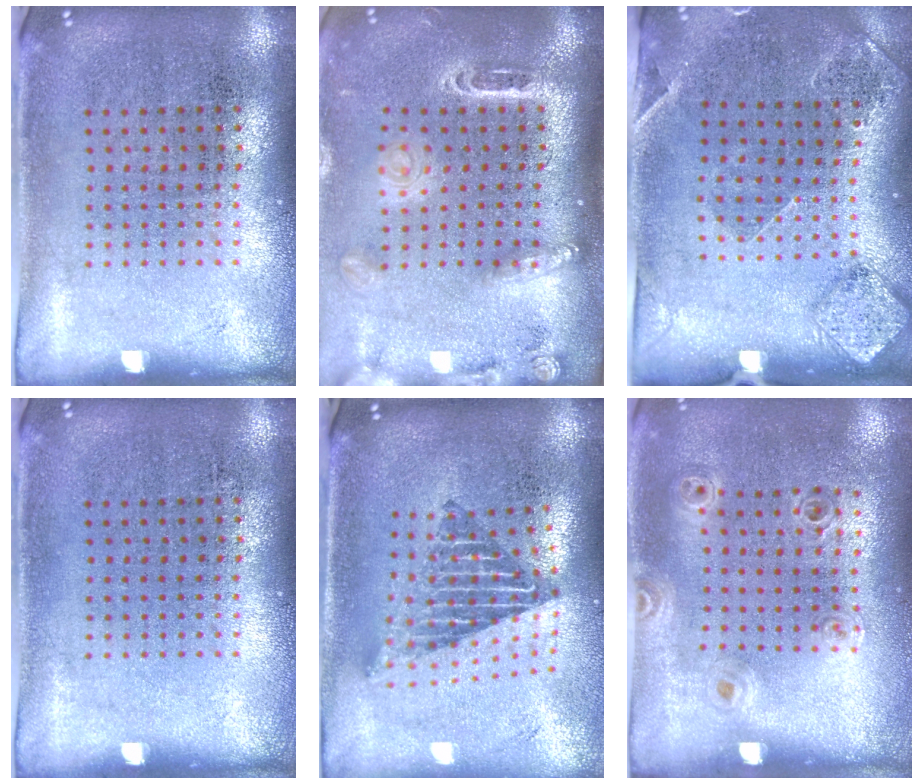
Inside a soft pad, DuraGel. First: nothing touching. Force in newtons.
{"total": 2.4, "press": 1.8, "slide": 1.5}
{"total": 1.6, "press": 1.5, "slide": 0.5}
{"total": 0.0}
{"total": 2.2, "press": 1.6, "slide": 1.4}
{"total": 0.9, "press": 0.9, "slide": 0.3}